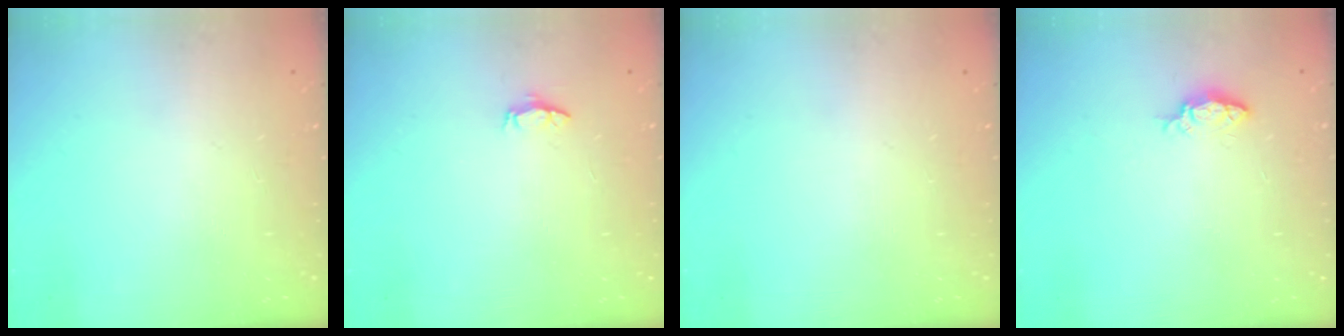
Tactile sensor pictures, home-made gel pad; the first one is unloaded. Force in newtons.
{"total": 3.1, "press": 3.1, "slide": 0.3}
{"total": 0.0}
{"total": 5.0, "press": 4.9, "slide": 0.8}